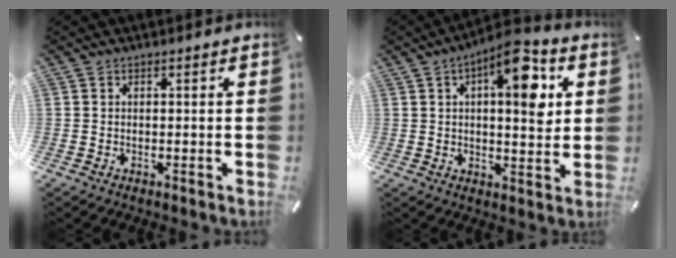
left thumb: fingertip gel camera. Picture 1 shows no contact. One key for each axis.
{"total": 12.9, "fx": 5.2, "fy": 4.9, "fz": 10.8, "tx": -0.152, "ty": -0.025, "tz": 0.081}